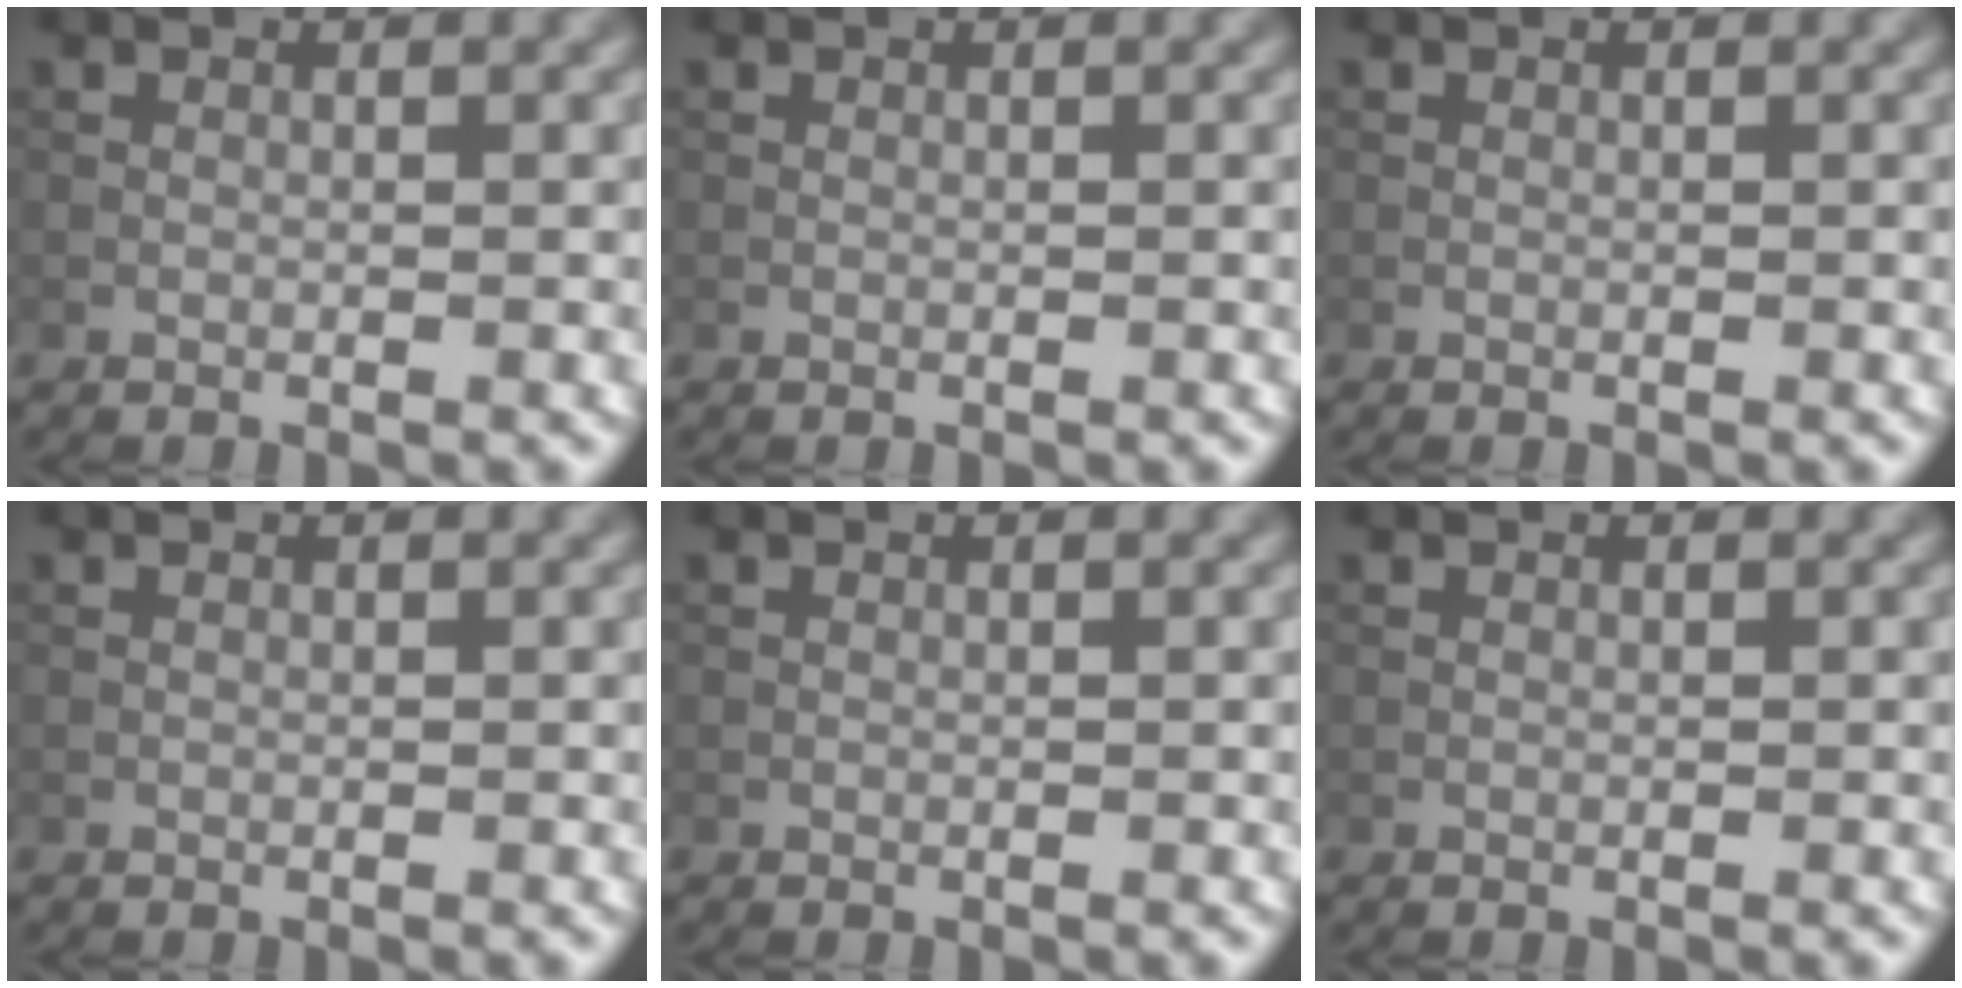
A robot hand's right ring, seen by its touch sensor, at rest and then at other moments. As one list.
[{"total": 0.0}, {"total": 0.0}, {"total": 0.0}, {"total": 0.0}, {"total": 0.0}]